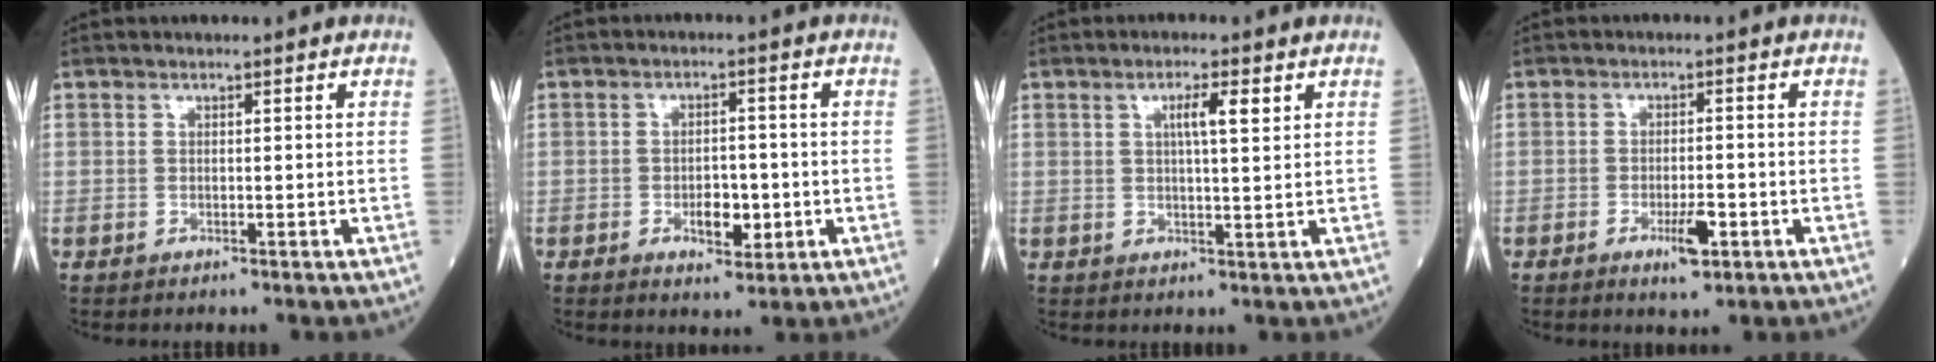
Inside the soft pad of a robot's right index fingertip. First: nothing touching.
{"total": 4.7, "force": [-1.3, 2.1, 4.0], "torque": [-0.062, 0.001, -0.015]}
{"total": 3.7, "force": [1.5, 0.4, 3.4], "torque": [-0.061, 0.004, 0.024]}
{"total": 4.0, "force": [-1.8, 0.9, 3.4], "torque": [-0.060, -0.001, -0.027]}